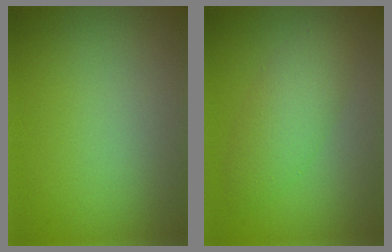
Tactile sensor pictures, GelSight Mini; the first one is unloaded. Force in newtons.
{"total": 3.6, "press": 3.6, "slide": 0.1}